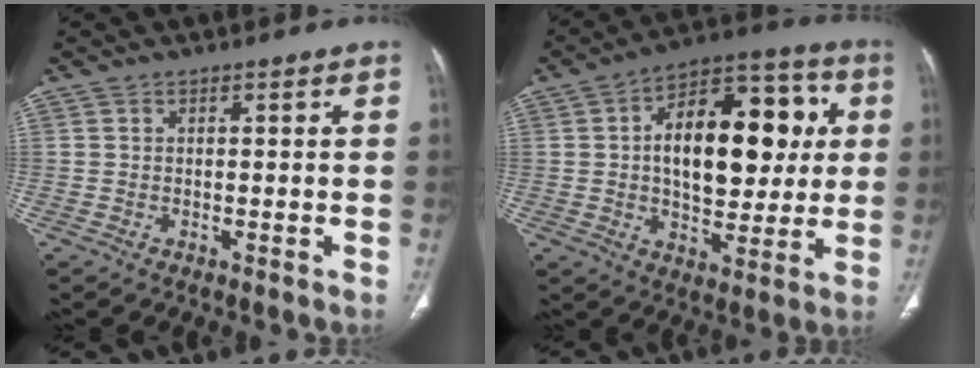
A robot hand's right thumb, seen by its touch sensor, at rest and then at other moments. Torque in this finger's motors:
{"motor_torque": [-0.46, 2.24, 0.53, 0.54, 0.14]}